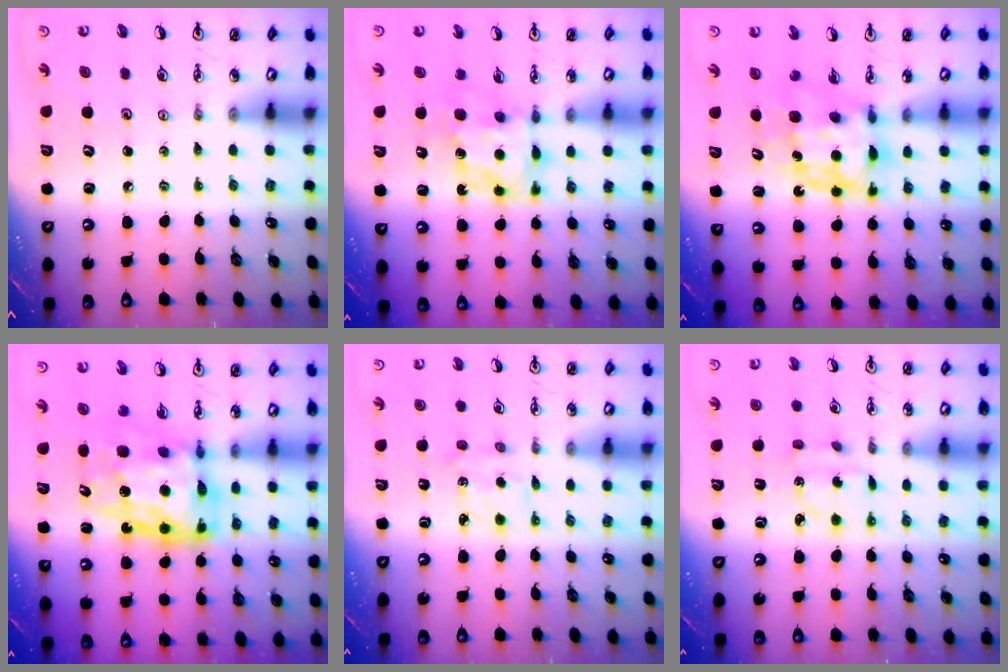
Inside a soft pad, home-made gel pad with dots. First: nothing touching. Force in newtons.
{"total": 6.9, "press": 6.9, "slide": 0.2}
{"total": 7.7, "press": 7.7, "slide": 0.7}
{"total": 14.8, "press": 14.7, "slide": 1.3}
{"total": 3.0, "press": 2.9, "slide": 0.6}
{"total": 3.7, "press": 3.7, "slide": 0.2}